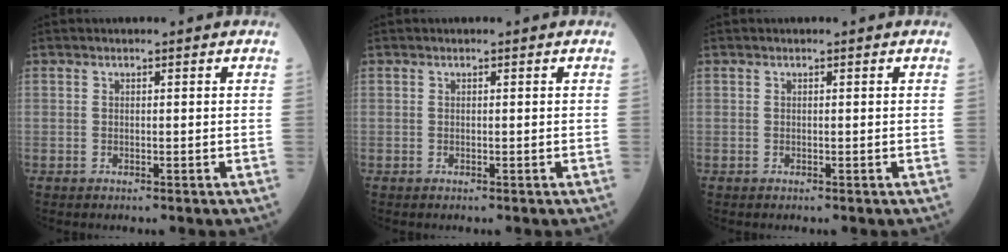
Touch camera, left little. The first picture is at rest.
{"total": 0.0}
{"total": 0.0}